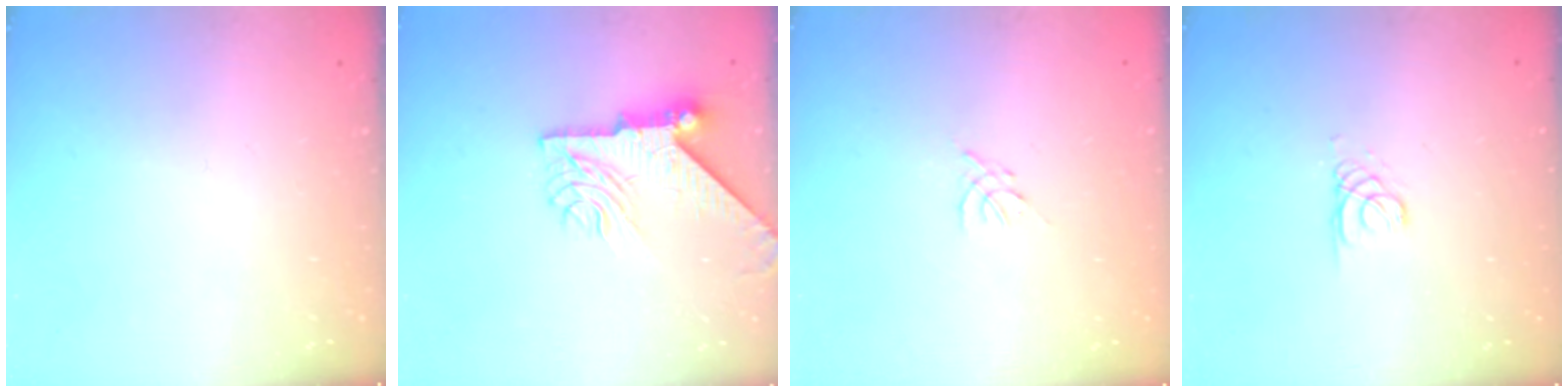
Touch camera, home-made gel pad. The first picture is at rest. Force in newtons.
{"total": 9.5, "press": 9.4, "slide": 1.1}
{"total": 0.0}
{"total": 1.3, "press": 1.3, "slide": 0.1}